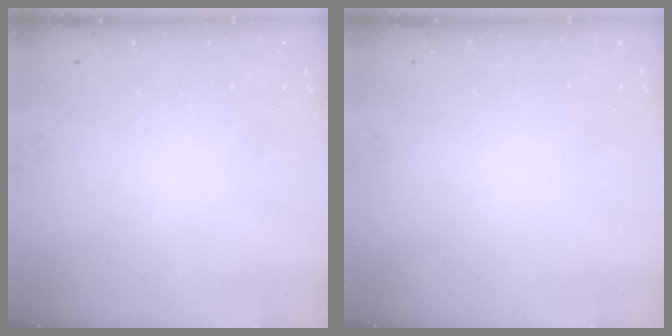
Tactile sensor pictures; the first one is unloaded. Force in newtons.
{"total": 0.0}